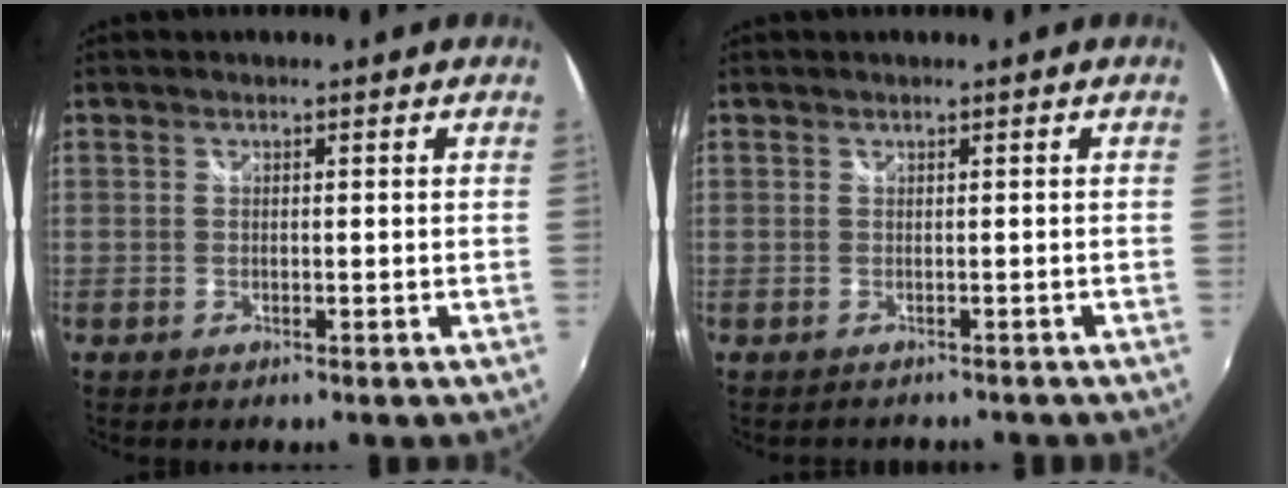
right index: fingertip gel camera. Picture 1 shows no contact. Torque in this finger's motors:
{"motor_torque": [-0.11, -0.13, -0.20, -0.09]}